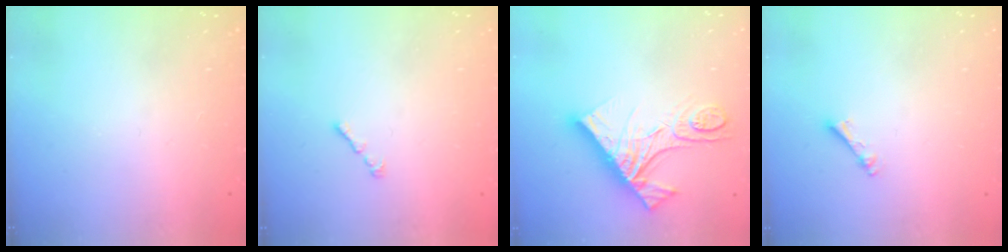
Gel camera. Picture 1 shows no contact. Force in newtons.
{"total": 1.0, "press": 0.9, "slide": 0.5}
{"total": 17.9, "press": 17.8, "slide": 2.0}
{"total": 2.5, "press": 2.4, "slide": 0.5}